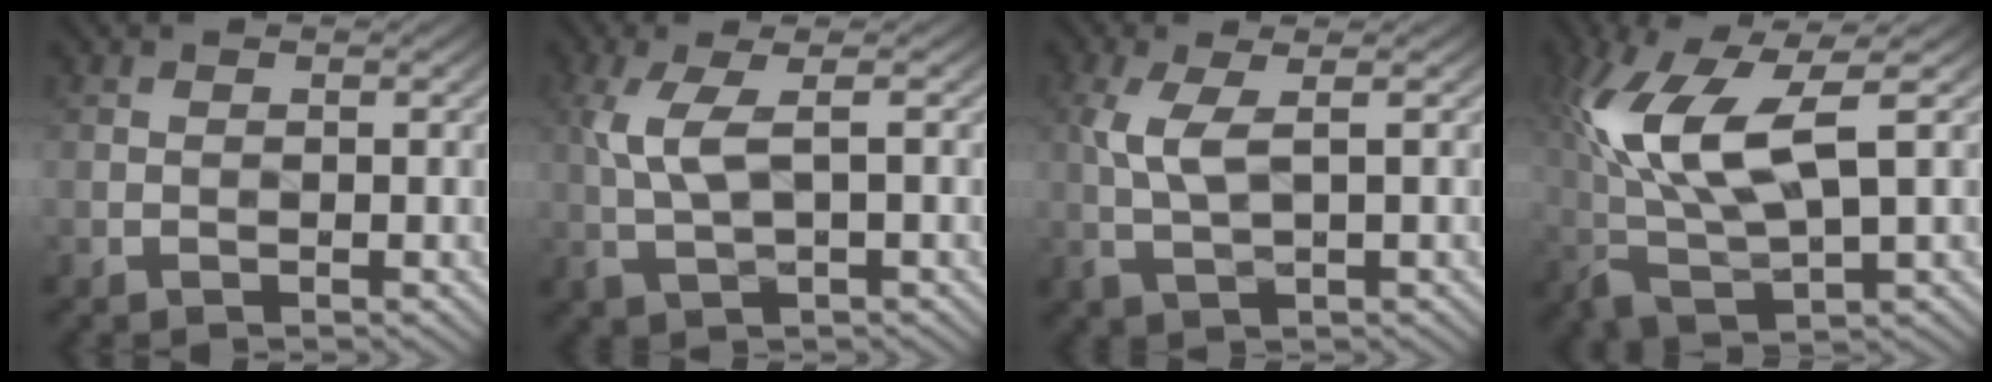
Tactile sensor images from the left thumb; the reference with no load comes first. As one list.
[{"total": 5.3, "force": [0.8, 1.8, 4.9], "torque": [-0.125, 0.004, 0.014]}, {"total": 4.6, "force": [0.8, 1.5, 4.3], "torque": [-0.109, 0.003, 0.016]}, {"total": 12.5, "force": [2.3, 4.6, 11.4], "torque": [-0.260, 0.002, 0.045]}]